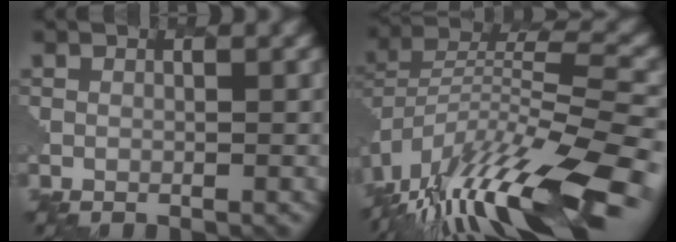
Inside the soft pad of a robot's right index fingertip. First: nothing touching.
{"total": 14.3, "force": [-9.3, 4.0, 10.1], "torque": [-0.194, 0.018, -0.158]}